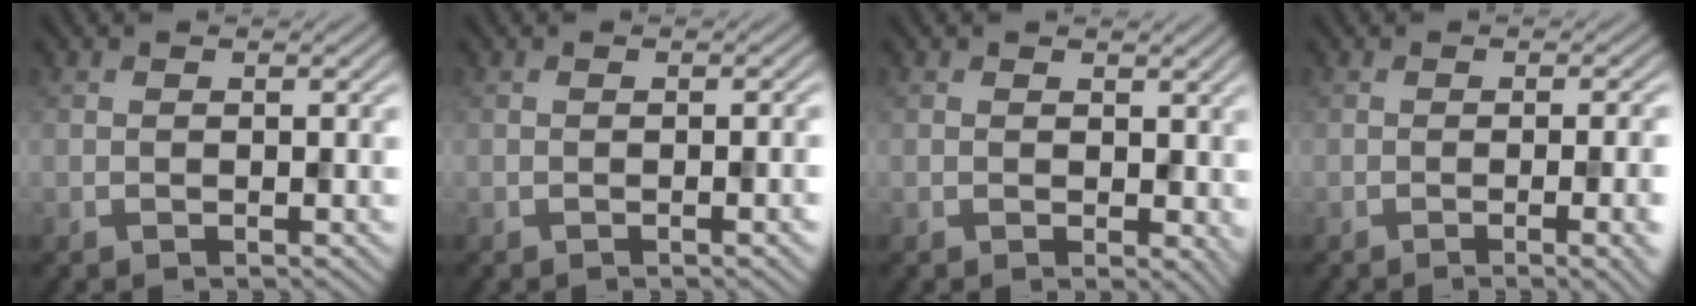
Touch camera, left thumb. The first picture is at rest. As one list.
[{"total": 1.9, "force": [-0.4, 0.4, 1.8], "torque": [-0.022, 0.003, -0.006]}, {"total": 2.0, "force": [0.5, 1.5, 1.3], "torque": [-0.025, -0.004, 0.009]}, {"total": 5.6, "force": [-1.3, 1.7, 5.2], "torque": [-0.057, -0.004, -0.009]}]